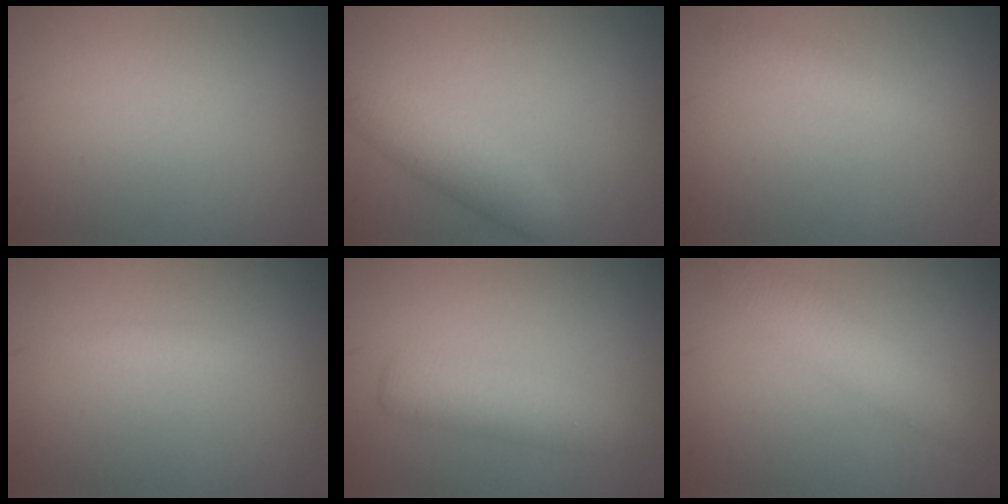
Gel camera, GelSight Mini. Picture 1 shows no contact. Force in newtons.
{"total": 3.1, "press": 3.1, "slide": 0.1}
{"total": 1.3, "press": 1.3, "slide": 0.0}
{"total": 1.1, "press": 1.1, "slide": 0.1}
{"total": 2.8, "press": 2.7, "slide": 0.2}
{"total": 2.9, "press": 2.9, "slide": 0.1}